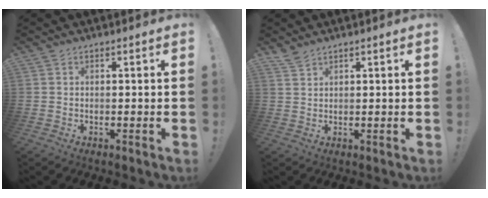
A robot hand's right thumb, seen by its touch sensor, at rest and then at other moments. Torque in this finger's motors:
{"motor_torque": [-0.09, -0.08, 0.26, 0.10, 0.01]}